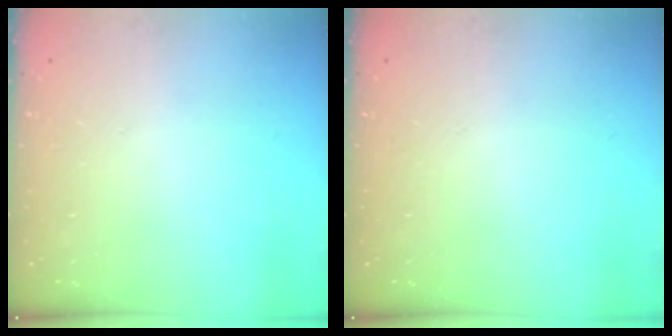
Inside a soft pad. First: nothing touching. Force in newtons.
{"total": 0.0}